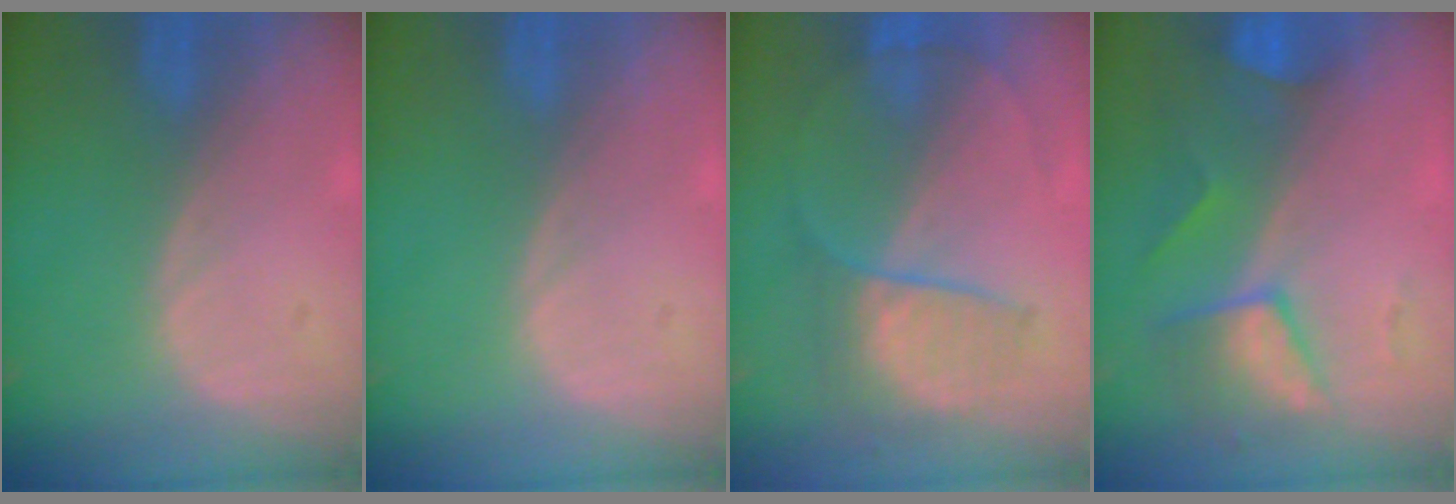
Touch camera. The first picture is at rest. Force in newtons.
{"total": 0.0}
{"total": 6.2, "press": 6.1, "slide": 0.9}
{"total": 7.6, "press": 6.7, "slide": 3.5}